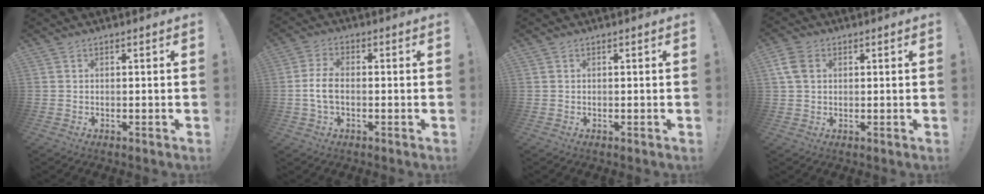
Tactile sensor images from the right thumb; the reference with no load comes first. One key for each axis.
{"total": 6.5, "fx": -1.1, "fy": 3.5, "fz": 5.4, "tx": -0.115, "ty": 0.001, "tz": -0.020}
{"total": 0.0}
{"total": 6.8, "fx": 2.2, "fy": 4.9, "fz": 4.2, "tx": -0.089, "ty": 0.002, "tz": 0.043}